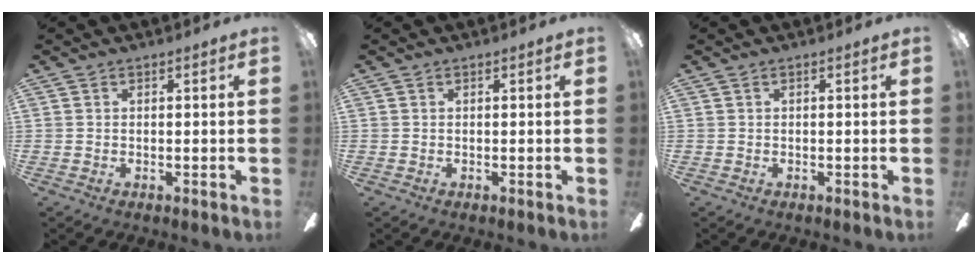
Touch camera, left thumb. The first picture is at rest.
{"total": 0.0}
{"total": 0.0}